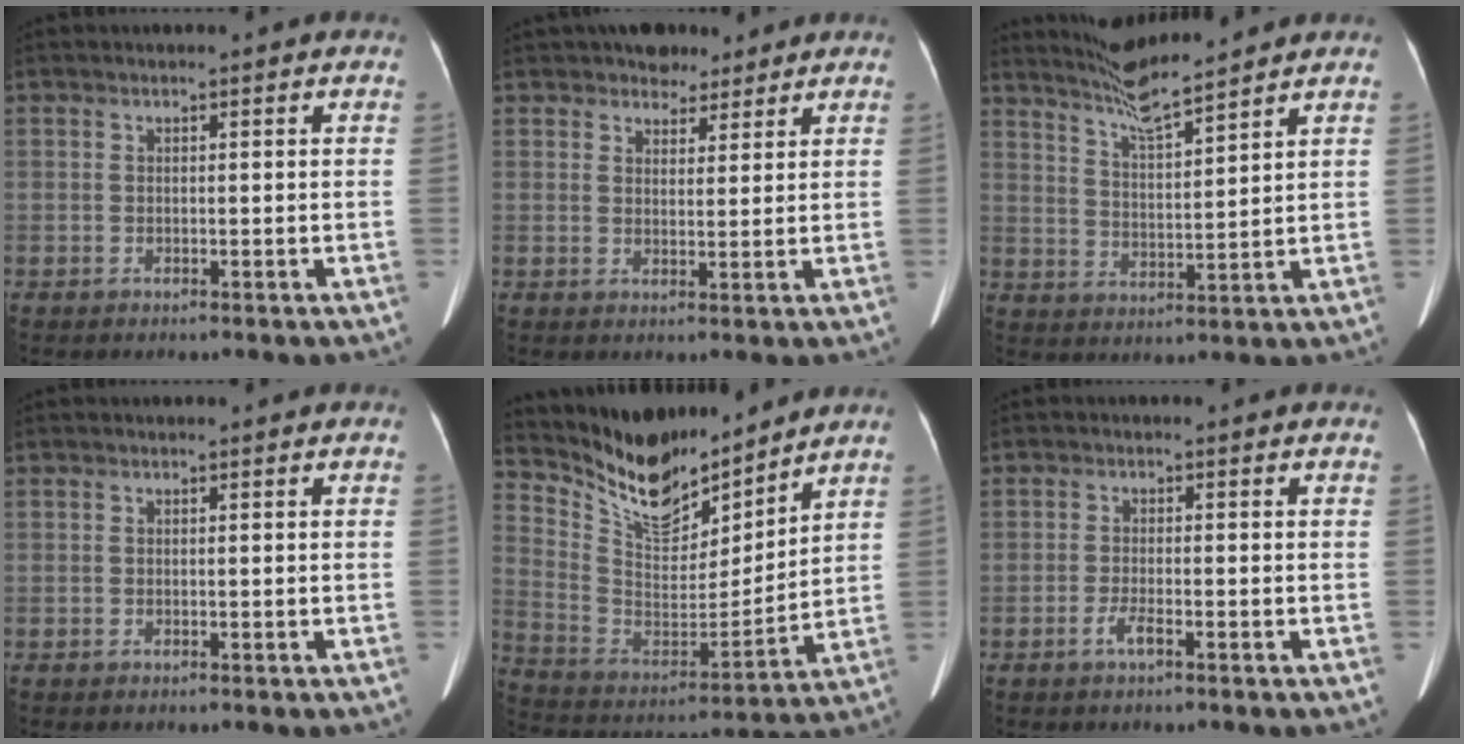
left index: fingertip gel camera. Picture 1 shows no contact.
{"total": 4.1, "force": [3.3, 2.2, 1.0], "torque": [-0.014, 0.008, 0.055]}
{"total": 8.0, "force": [7.4, -0.7, 3.0], "torque": [-0.064, 0.000, 0.140]}
{"total": 0.0}
{"total": 14.4, "force": [13.0, 3.6, 4.9], "torque": [-0.104, -0.010, 0.253]}
{"total": 1.9, "force": [-1.3, 0.1, 1.4], "torque": [-0.034, -0.004, -0.023]}